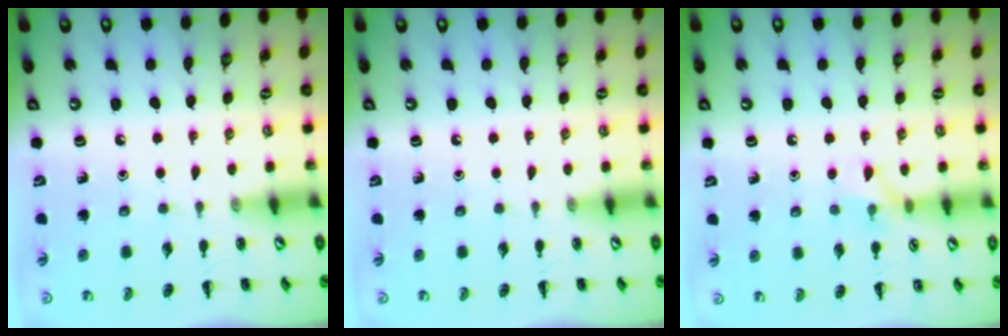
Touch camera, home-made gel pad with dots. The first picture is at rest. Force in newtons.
{"total": 0.0}
{"total": 6.4, "press": 6.2, "slide": 1.8}